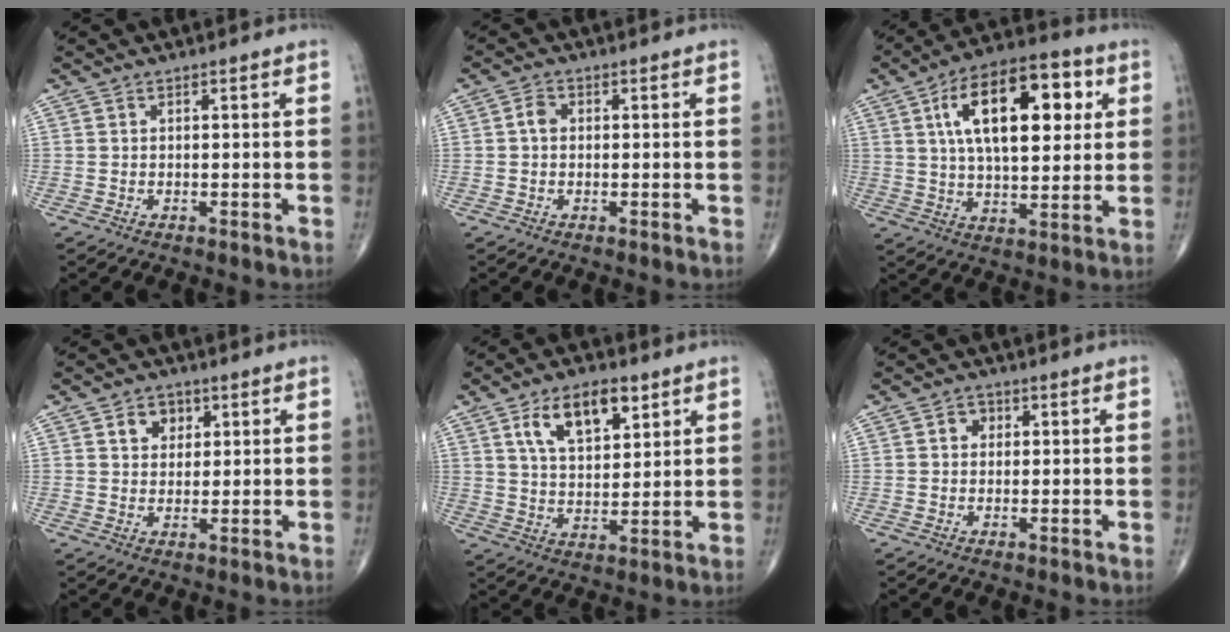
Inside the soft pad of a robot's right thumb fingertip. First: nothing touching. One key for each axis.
{"total": 2.1, "fx": 0.1, "fy": 1.6, "fz": 1.4, "tx": -0.019, "ty": 0.007, "tz": -0.004}
{"total": 20.1, "fx": 5.8, "fy": 9.6, "fz": 16.6, "tx": -0.240, "ty": 0.004, "tz": 0.088}
{"total": 4.5, "fx": 1.9, "fy": 3.5, "fz": 2.1, "tx": -0.008, "ty": -0.007, "tz": 0.029}
{"total": 11.4, "fx": 5.6, "fy": 5.8, "fz": 8.0, "tx": -0.116, "ty": -0.020, "tz": 0.103}
{"total": 2.1, "fx": 0.4, "fy": 1.8, "fz": 0.9, "tx": -0.001, "ty": 0.004, "tz": 0.000}